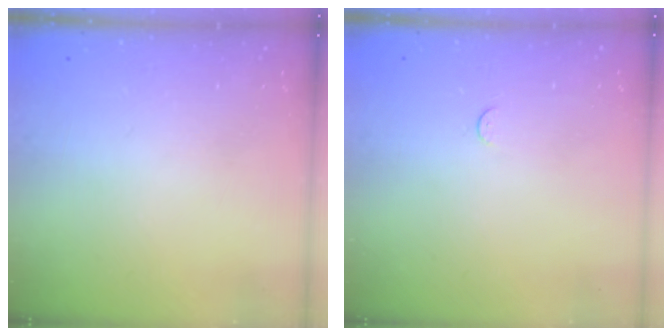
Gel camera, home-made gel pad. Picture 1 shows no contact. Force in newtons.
{"total": 2.5, "press": 2.5, "slide": 0.3}